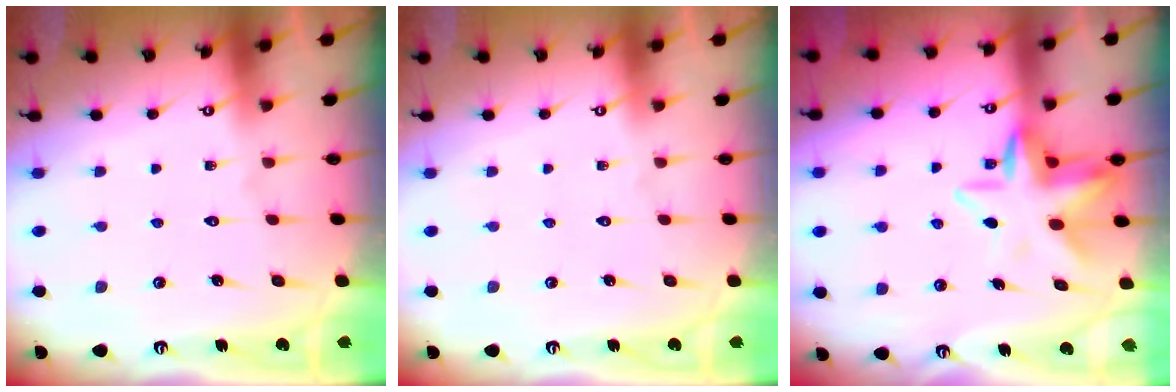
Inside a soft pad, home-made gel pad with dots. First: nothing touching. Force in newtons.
{"total": 0.0}
{"total": 8.8, "press": 8.4, "slide": 2.5}